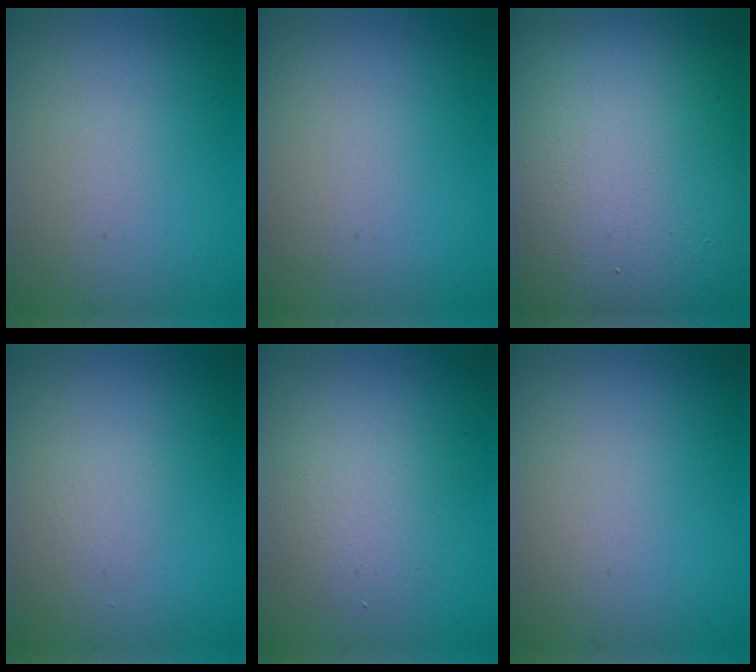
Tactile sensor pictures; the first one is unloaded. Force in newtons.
{"total": 0.0}
{"total": 24.8, "press": 24.8, "slide": 1.1}
{"total": 0.0}
{"total": 2.9, "press": 2.9, "slide": 0.2}
{"total": 0.0}